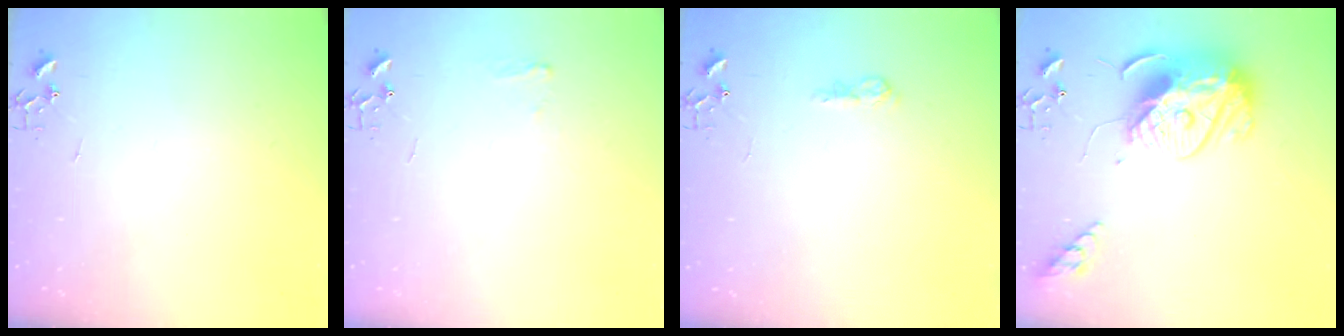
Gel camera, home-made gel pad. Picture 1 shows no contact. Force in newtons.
{"total": 5.2, "press": 5.1, "slide": 0.6}
{"total": 7.9, "press": 7.9, "slide": 0.9}
{"total": 16.5, "press": 16.4, "slide": 1.3}